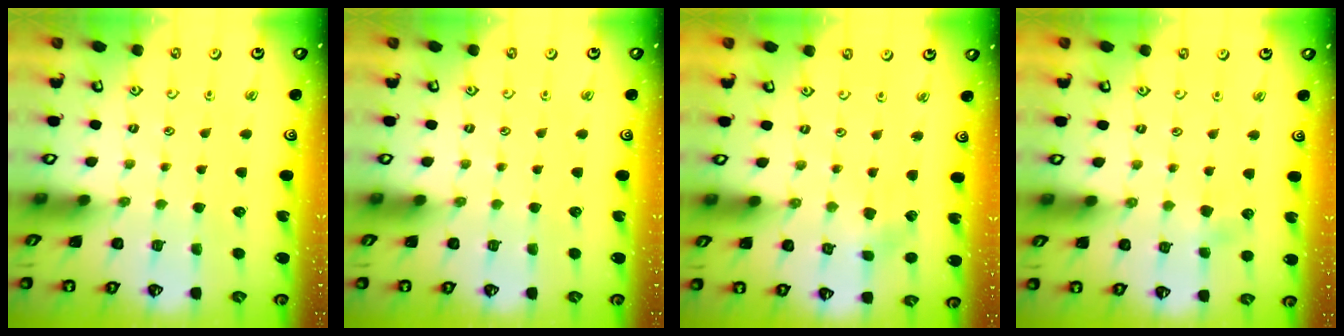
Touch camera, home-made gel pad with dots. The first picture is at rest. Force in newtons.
{"total": 0.0}
{"total": 2.7, "press": 2.7, "slide": 0.4}
{"total": 3.5, "press": 3.4, "slide": 0.5}